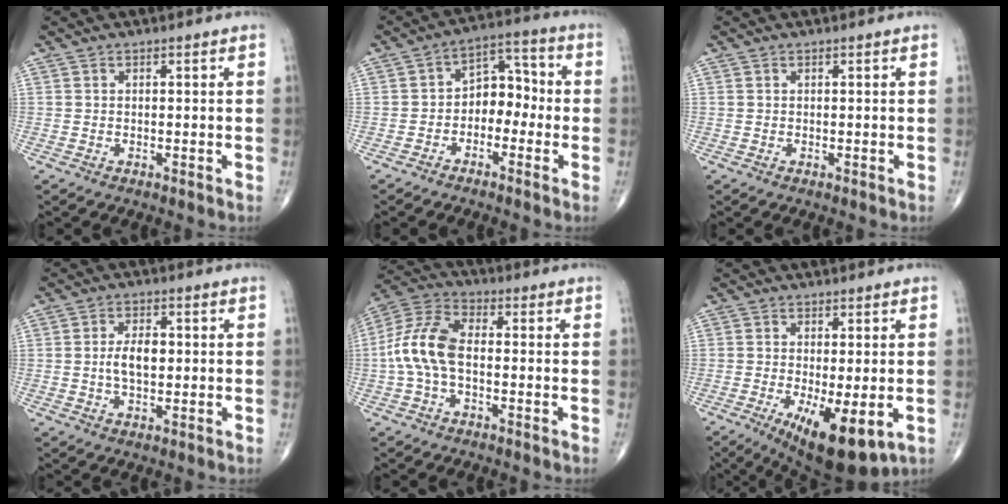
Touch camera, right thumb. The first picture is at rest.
{"total": 7.8, "force": [-1.7, 5.5, 5.2], "torque": [-0.045, 0.043, -0.042]}
{"total": 0.0}
{"total": 5.2, "force": [0.0, 2.9, 4.4], "torque": [-0.081, 0.004, -0.002]}
{"total": 10.6, "force": [-1.1, 5.7, 8.8], "torque": [-0.196, 0.032, -0.029]}
{"total": 11.9, "force": [-4.0, 4.2, 10.4], "torque": [-0.157, -0.021, -0.048]}